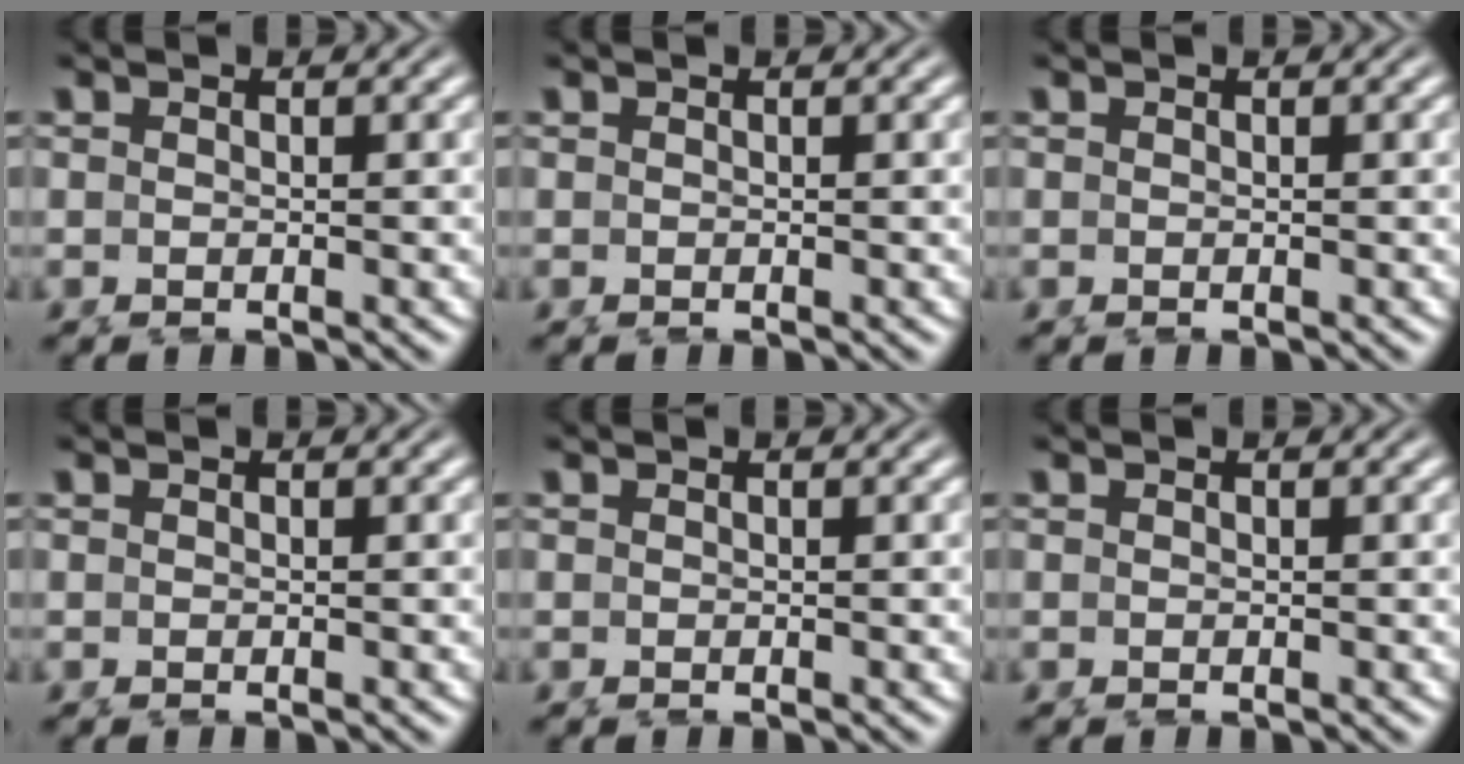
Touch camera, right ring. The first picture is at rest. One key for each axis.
{"total": 0.0}
{"total": 0.0}
{"total": 0.0}
{"total": 0.0}
{"total": 0.0}